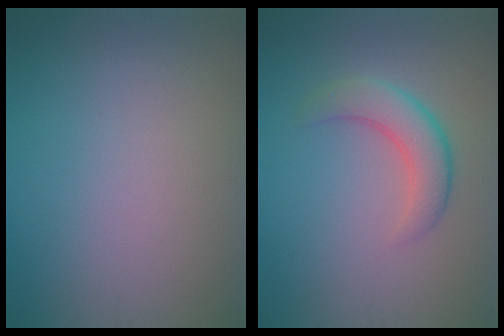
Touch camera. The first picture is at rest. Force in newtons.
{"total": 3.6, "press": 3.6, "slide": 0.2}